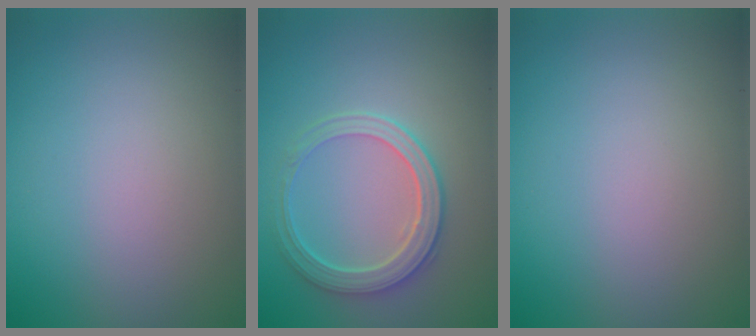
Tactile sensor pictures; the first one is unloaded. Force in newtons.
{"total": 3.7, "press": 3.3, "slide": 1.7}
{"total": 0.0}